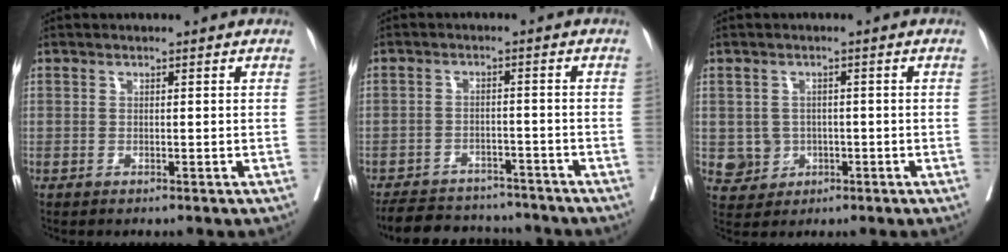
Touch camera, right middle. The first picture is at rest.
{"total": 12.1, "force": [-11.0, 4.0, 3.1], "torque": [-0.057, 0.006, -0.149]}
{"total": 3.9, "force": [-0.6, 3.8, 0.5], "torque": [0.003, 0.008, -0.001]}